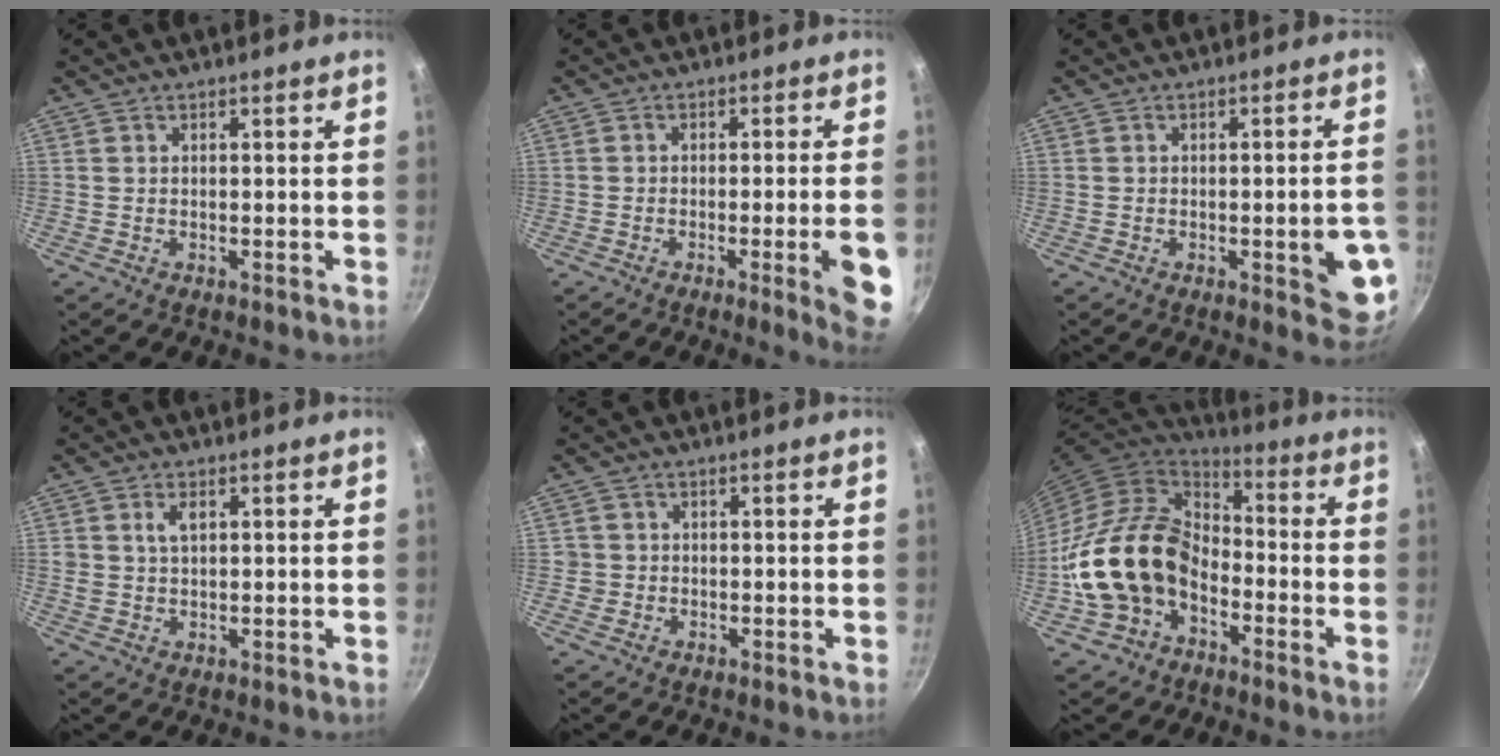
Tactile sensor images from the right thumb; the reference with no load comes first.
{"total": 9.3, "force": [-3.0, 1.0, 8.7], "torque": [-0.093, 0.012, -0.036]}
{"total": 8.8, "force": [-2.1, 2.7, 8.1], "torque": [-0.077, 0.006, -0.023]}
{"total": 3.0, "force": [1.1, 1.8, 2.1], "torque": [-0.029, 0.000, 0.021]}
{"total": 1.7, "force": [-0.3, 1.7, 0.2], "torque": [0.004, 0.007, -0.003]}
{"total": 17.5, "force": [-5.3, 12.7, 10.8], "torque": [-0.177, 0.057, -0.113]}